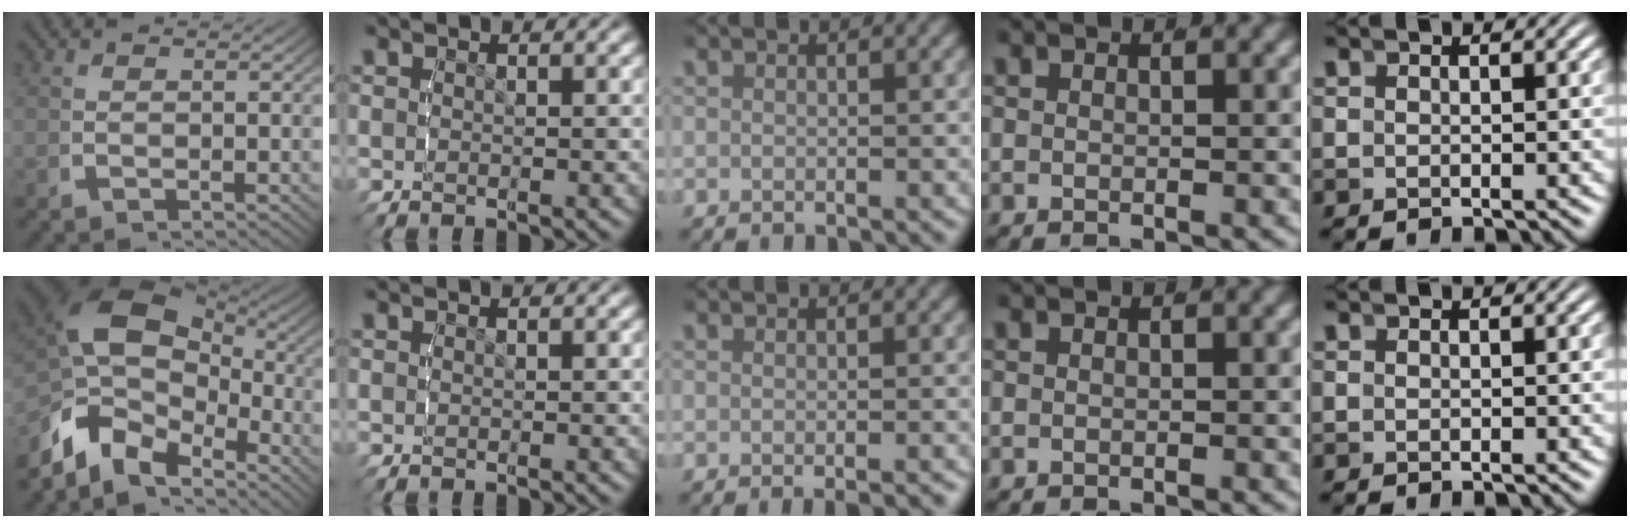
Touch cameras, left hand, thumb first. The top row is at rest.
{"thumb": {"total": 14.9, "force": [-1.0, 10.4, 10.7], "torque": [-0.229, -0.040, -0.010]}, "middle": {"total": 1.6, "force": [-1.3, 0.2, 0.9], "torque": [-0.003, 0.002, -0.020]}}